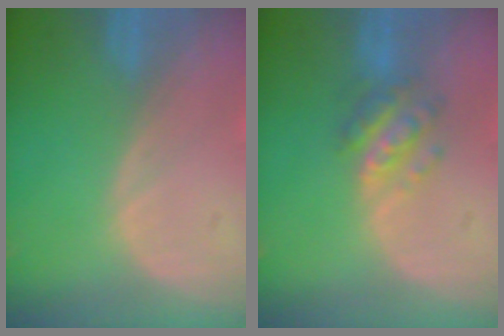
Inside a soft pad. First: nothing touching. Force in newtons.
{"total": 5.7, "press": 5.1, "slide": 2.6}